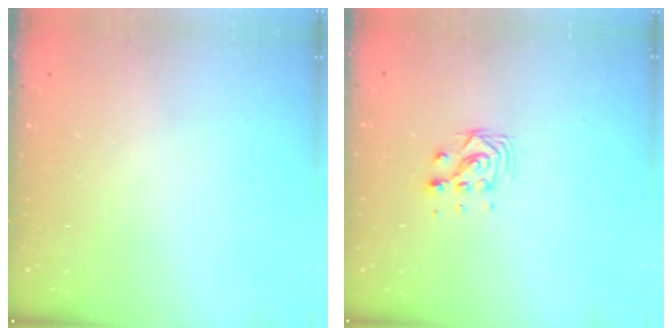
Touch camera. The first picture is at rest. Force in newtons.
{"total": 6.8, "press": 6.8, "slide": 0.4}